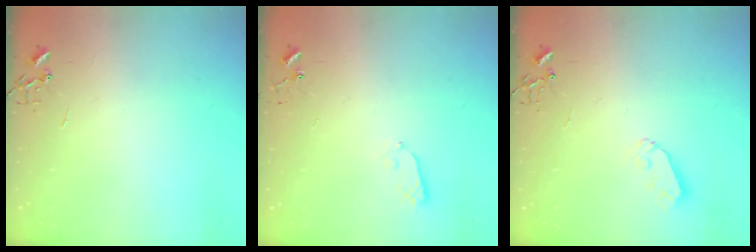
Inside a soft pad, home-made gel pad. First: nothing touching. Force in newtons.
{"total": 4.2, "press": 4.1, "slide": 0.5}
{"total": 5.4, "press": 5.4, "slide": 0.0}